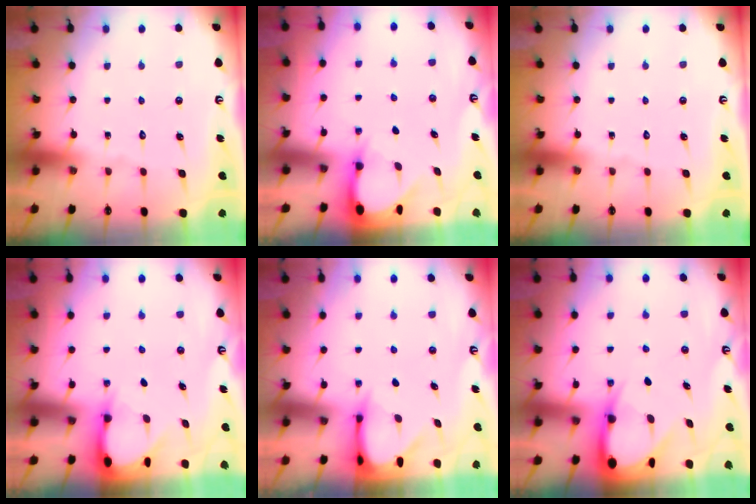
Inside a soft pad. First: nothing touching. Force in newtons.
{"total": 3.2, "press": 3.2, "slide": 0.3}
{"total": 0.0}
{"total": 3.0, "press": 3.0, "slide": 0.3}
{"total": 3.6, "press": 3.6, "slide": 0.3}
{"total": 6.9, "press": 6.8, "slide": 0.8}